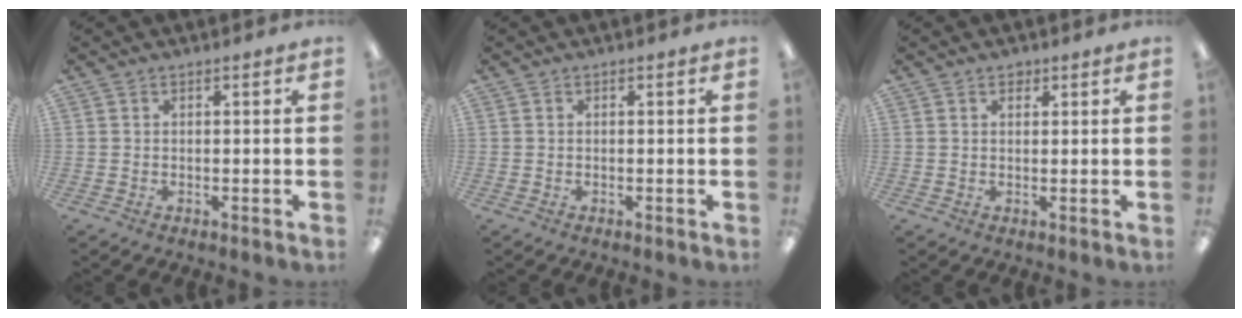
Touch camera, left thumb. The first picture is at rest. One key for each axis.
{"total": 0.0}
{"total": 1.4, "fx": 1.1, "fy": 0.7, "fz": 0.5, "tx": -0.003, "ty": -0.003, "tz": 0.018}